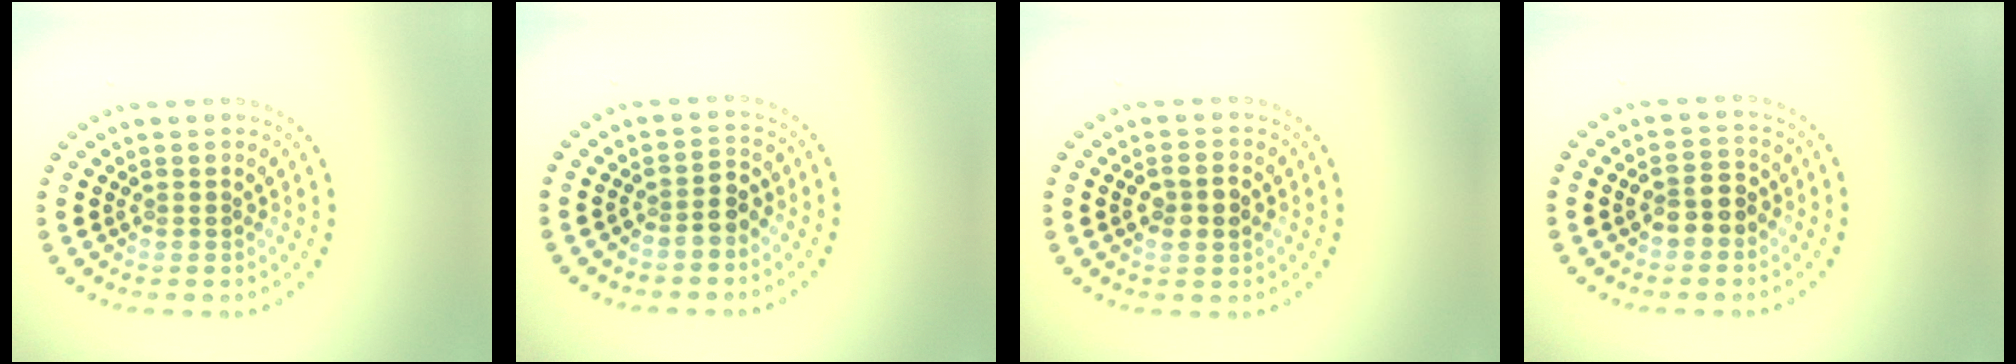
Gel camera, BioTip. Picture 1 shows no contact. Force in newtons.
{"total": 2.1, "press": 1.8, "slide": 1.1}
{"total": 2.5, "press": 2.5, "slide": 0.2}
{"total": 2.9, "press": 2.8, "slide": 0.5}